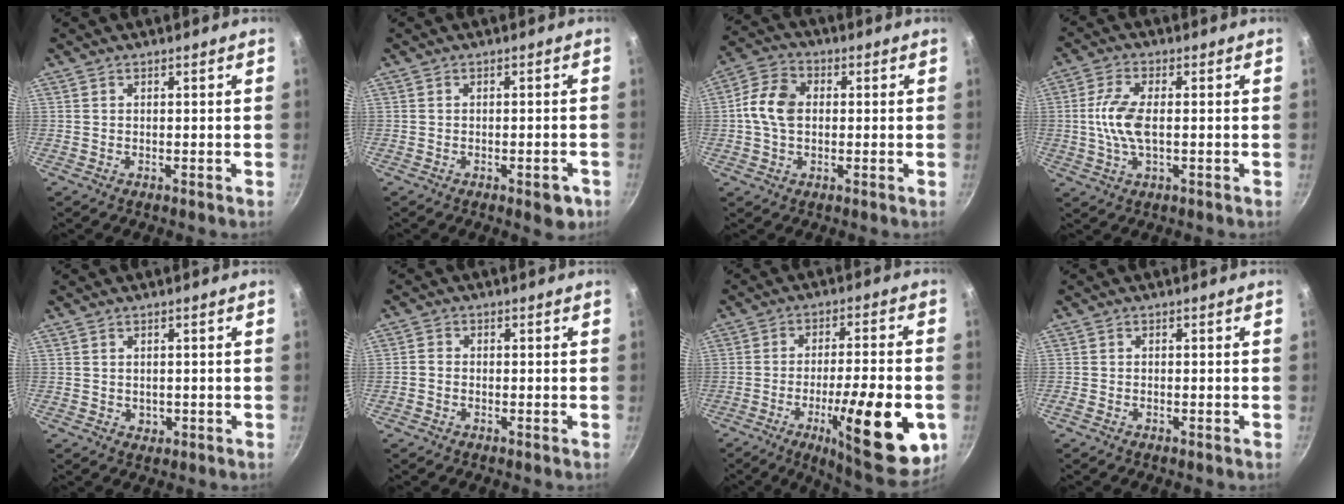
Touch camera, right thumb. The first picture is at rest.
{"total": 4.1, "force": [-2.0, 1.8, 3.1], "torque": [-0.026, 0.013, -0.018]}
{"total": 8.8, "force": [0.4, 6.3, 6.1], "torque": [-0.109, 0.019, -0.005]}
{"total": 9.0, "force": [0.1, 4.3, 7.8], "torque": [-0.164, 0.012, -0.004]}
{"total": 1.3, "force": [0.1, 1.2, 0.6], "torque": [-0.005, -0.002, 0.005]}
{"total": 1.7, "force": [-0.8, 1.3, 0.7], "torque": [-0.012, 0.010, -0.020]}
{"total": 20.8, "force": [-6.7, 5.5, 18.9], "torque": [-0.245, 0.015, -0.096]}
{"total": 0.6, "force": [-0.4, 0.2, 0.3], "torque": [-0.012, 0.004, -0.012]}